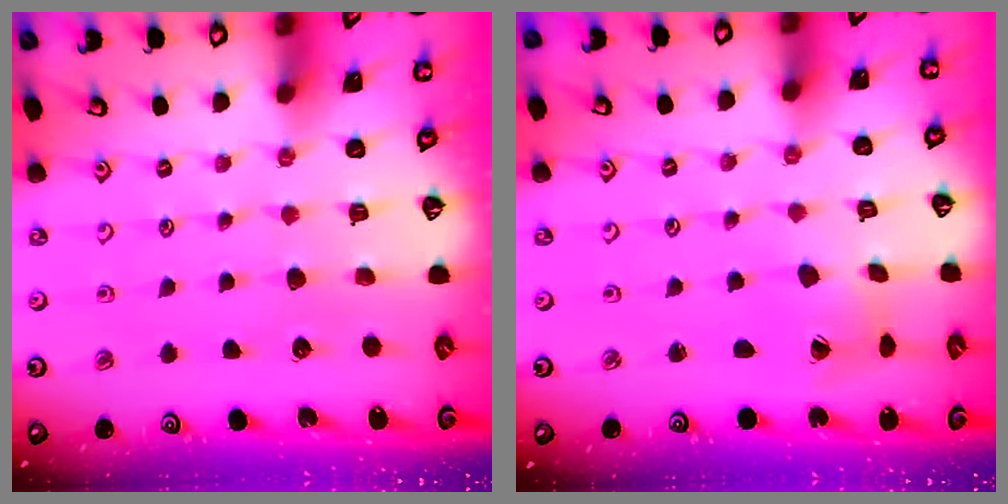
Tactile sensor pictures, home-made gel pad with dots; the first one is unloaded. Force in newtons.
{"total": 3.3, "press": 3.3, "slide": 0.5}